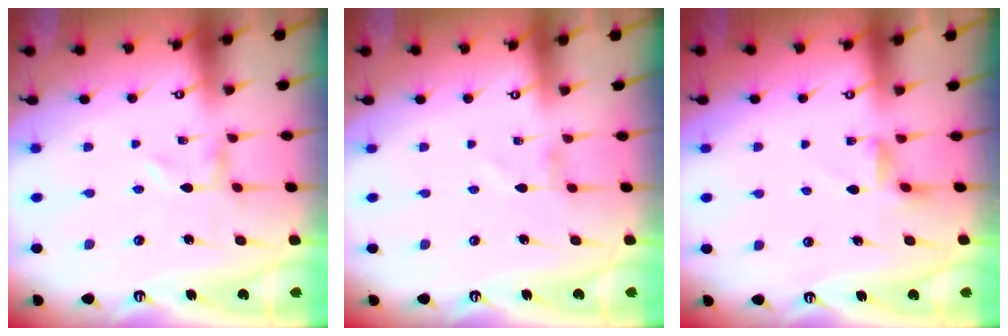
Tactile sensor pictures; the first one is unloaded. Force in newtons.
{"total": 0.6, "press": 0.6, "slide": 0.2}
{"total": 3.0, "press": 2.9, "slide": 0.5}